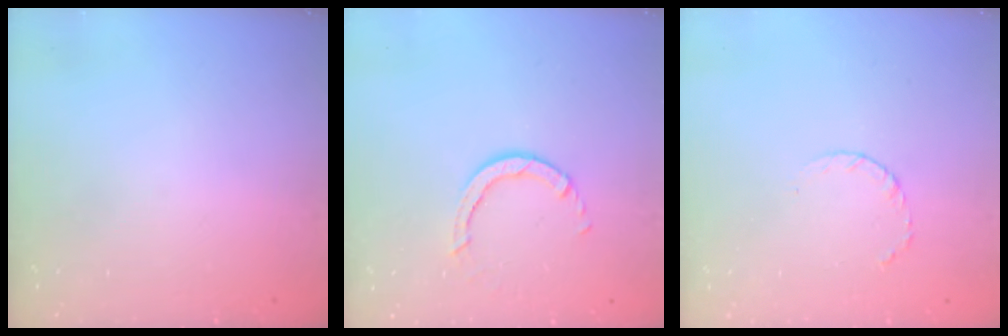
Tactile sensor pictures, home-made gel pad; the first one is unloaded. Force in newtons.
{"total": 3.0, "press": 3.0, "slide": 0.4}
{"total": 3.5, "press": 3.5, "slide": 0.4}